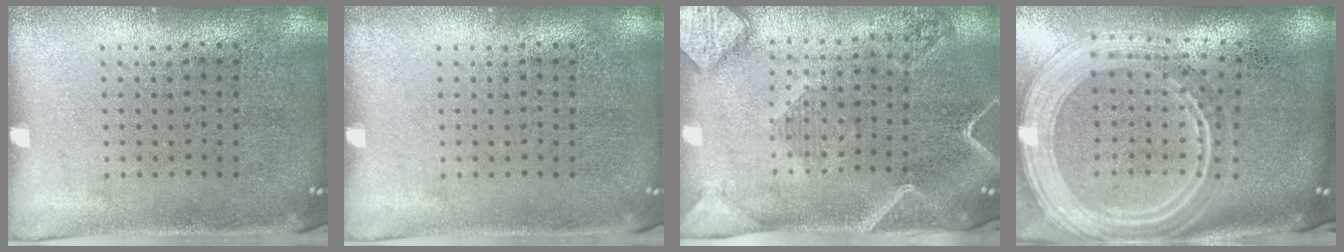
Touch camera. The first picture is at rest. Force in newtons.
{"total": 0.0}
{"total": 2.6, "press": 2.2, "slide": 1.3}
{"total": 3.0, "press": 2.4, "slide": 1.7}